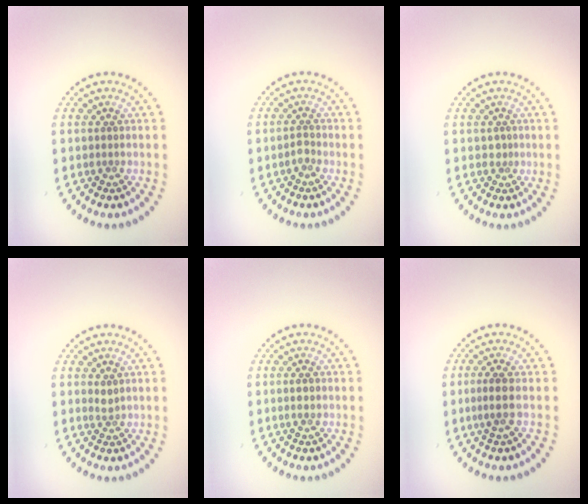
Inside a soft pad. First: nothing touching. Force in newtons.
{"total": 0.9, "press": 0.7, "slide": 0.5}
{"total": 0.8, "press": 0.5, "slide": 0.6}
{"total": 0.9, "press": 0.6, "slide": 0.7}
{"total": 1.1, "press": 1.0, "slide": 0.4}
{"total": 2.0, "press": 1.5, "slide": 1.3}